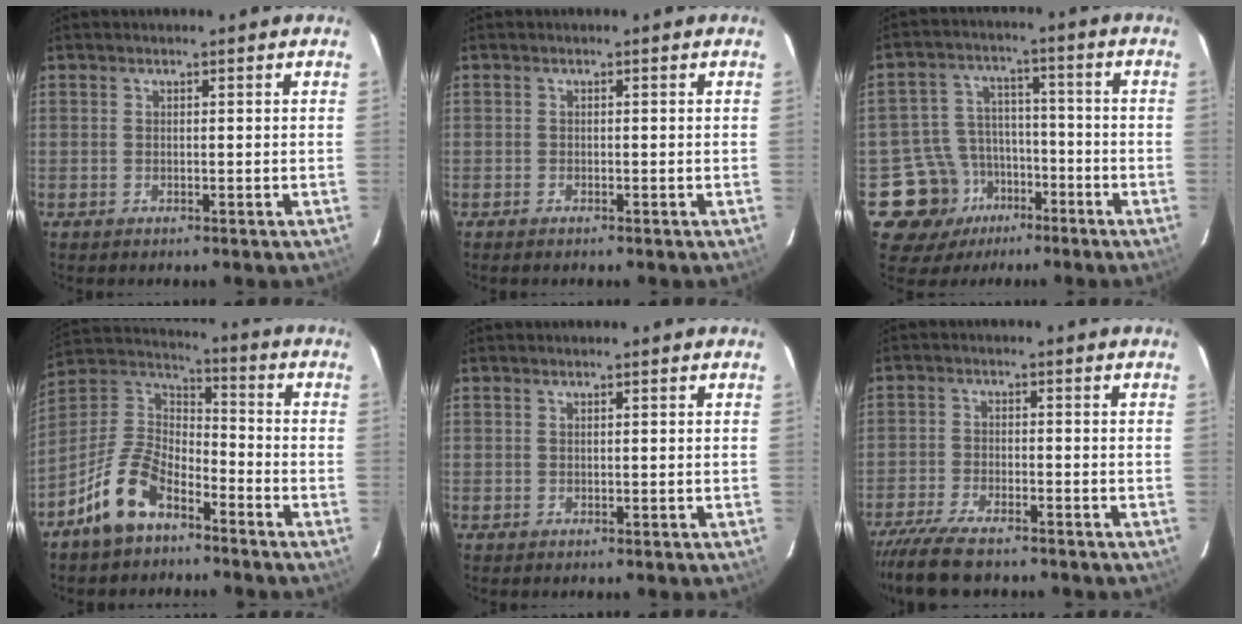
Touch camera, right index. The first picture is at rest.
{"total": 0.6, "force": [-0.5, 0.1, 0.2], "torque": [-0.005, -0.001, -0.011]}
{"total": 10.8, "force": [-6.2, 8.7, 1.7], "torque": [-0.058, 0.032, -0.091]}
{"total": 12.9, "force": [-8.2, 6.5, 7.6], "torque": [-0.169, 0.021, -0.156]}
{"total": 0.0}
{"total": 10.2, "force": [-8.8, 2.2, 4.7], "torque": [-0.115, -0.033, -0.156]}